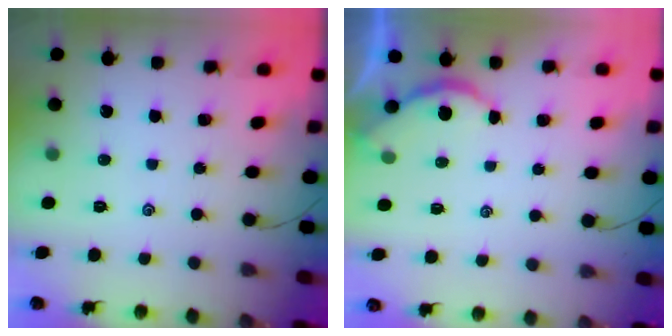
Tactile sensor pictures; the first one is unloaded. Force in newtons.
{"total": 1.9, "press": 1.9, "slide": 0.4}